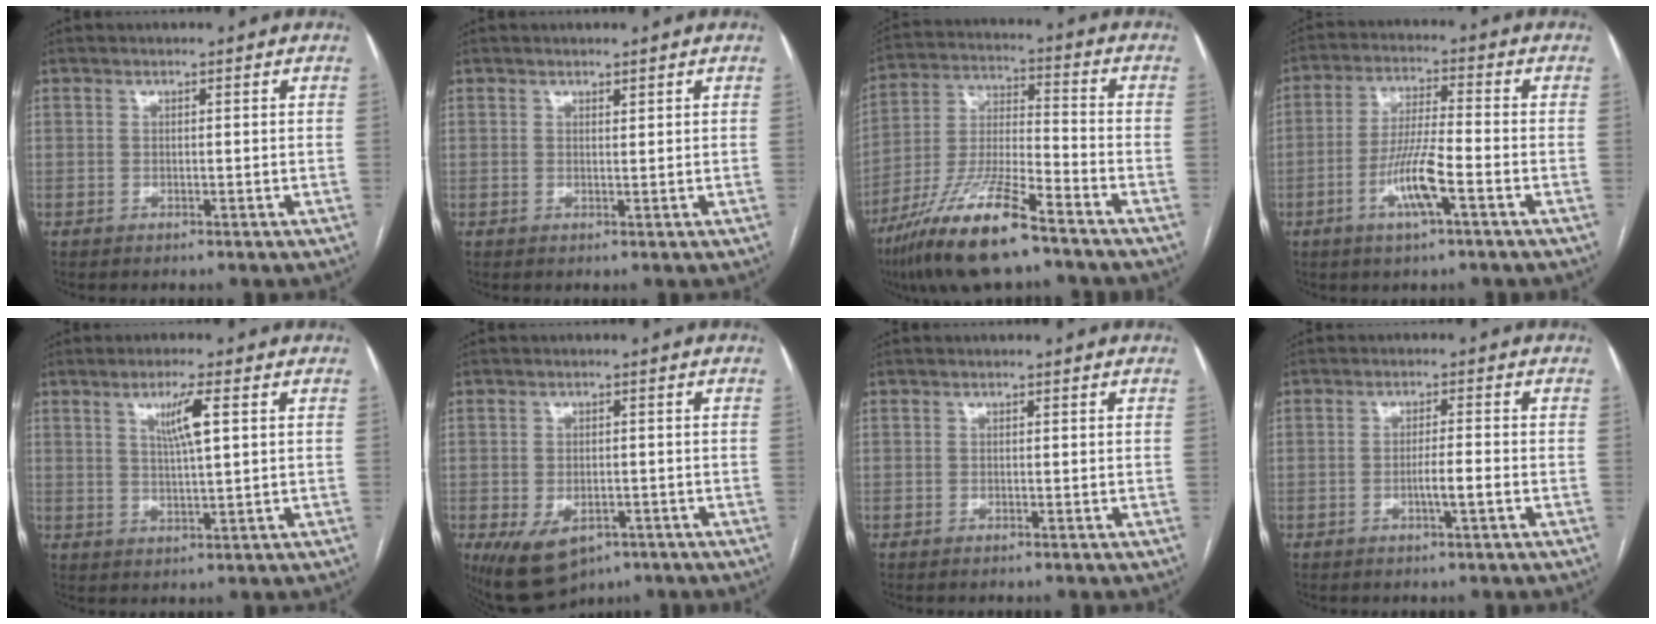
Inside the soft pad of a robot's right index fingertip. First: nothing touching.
{"total": 0.5, "force": [0.5, 0.1, 0.2], "torque": [-0.005, -0.005, 0.008]}
{"total": 15.1, "force": [-10.3, 2.1, 10.8], "torque": [-0.222, -0.022, -0.190]}
{"total": 8.4, "force": [-3.4, 0.7, 7.7], "torque": [-0.152, -0.003, -0.064]}
{"total": 5.0, "force": [1.8, 0.0, 4.7], "torque": [-0.083, -0.002, 0.033]}
{"total": 8.6, "force": [-4.6, 5.1, 5.2], "torque": [-0.090, -0.005, -0.060]}
{"total": 0.0}
{"total": 3.2, "force": [-1.1, 0.0, 3.0], "torque": [-0.050, -0.001, -0.019]}